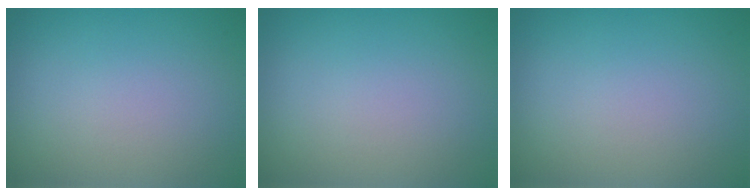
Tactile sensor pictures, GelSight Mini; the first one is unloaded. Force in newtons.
{"total": 0.0}
{"total": 0.0}